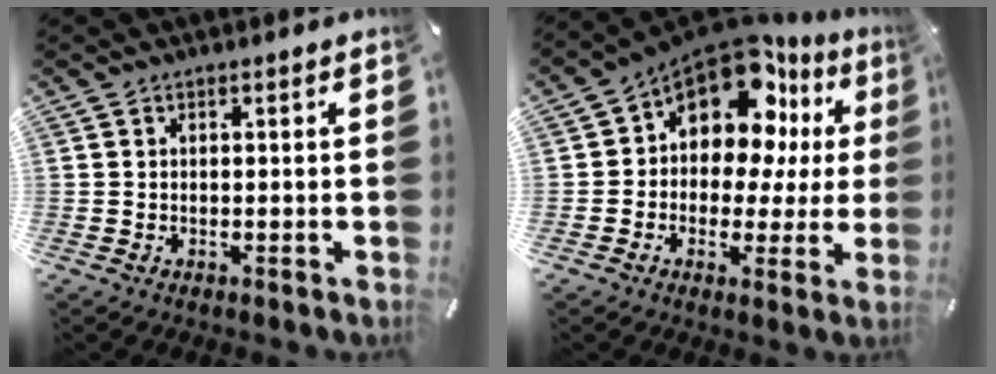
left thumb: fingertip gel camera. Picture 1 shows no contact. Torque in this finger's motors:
{"motor_torque": [2.43, 2.58, 1.56, -1.21, 0.44]}